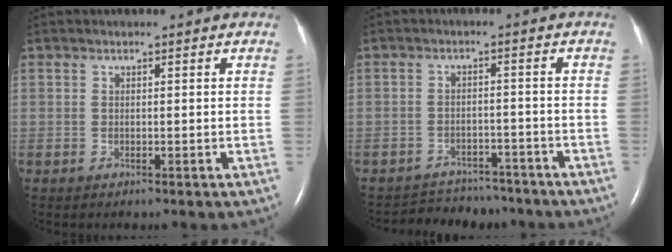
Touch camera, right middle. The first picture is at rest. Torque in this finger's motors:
{"motor_torque": [0.05, -0.10, 0.01, 0.00]}